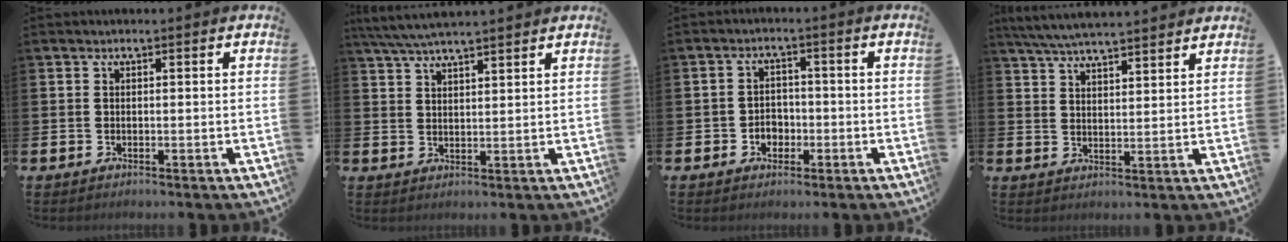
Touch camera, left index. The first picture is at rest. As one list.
[{"total": 4.9, "force": [4.5, 0.2, 1.8], "torque": [-0.054, -0.010, 0.084]}, {"total": 2.7, "force": [-1.2, 2.3, 0.9], "torque": [-0.023, 0.006, -0.028]}, {"total": 5.6, "force": [5.4, 0.1, 1.2], "torque": [-0.048, -0.024, 0.099]}]